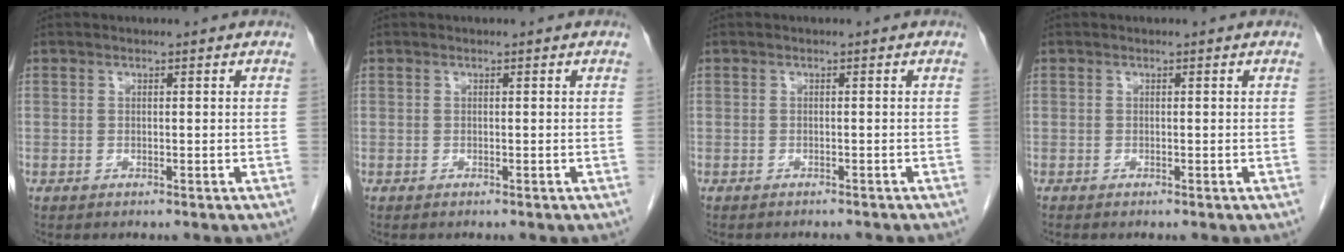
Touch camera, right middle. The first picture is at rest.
{"total": 0.0}
{"total": 3.7, "force": [-3.5, 0.6, 1.1], "torque": [-0.015, -0.006, -0.041]}
{"total": 0.0}